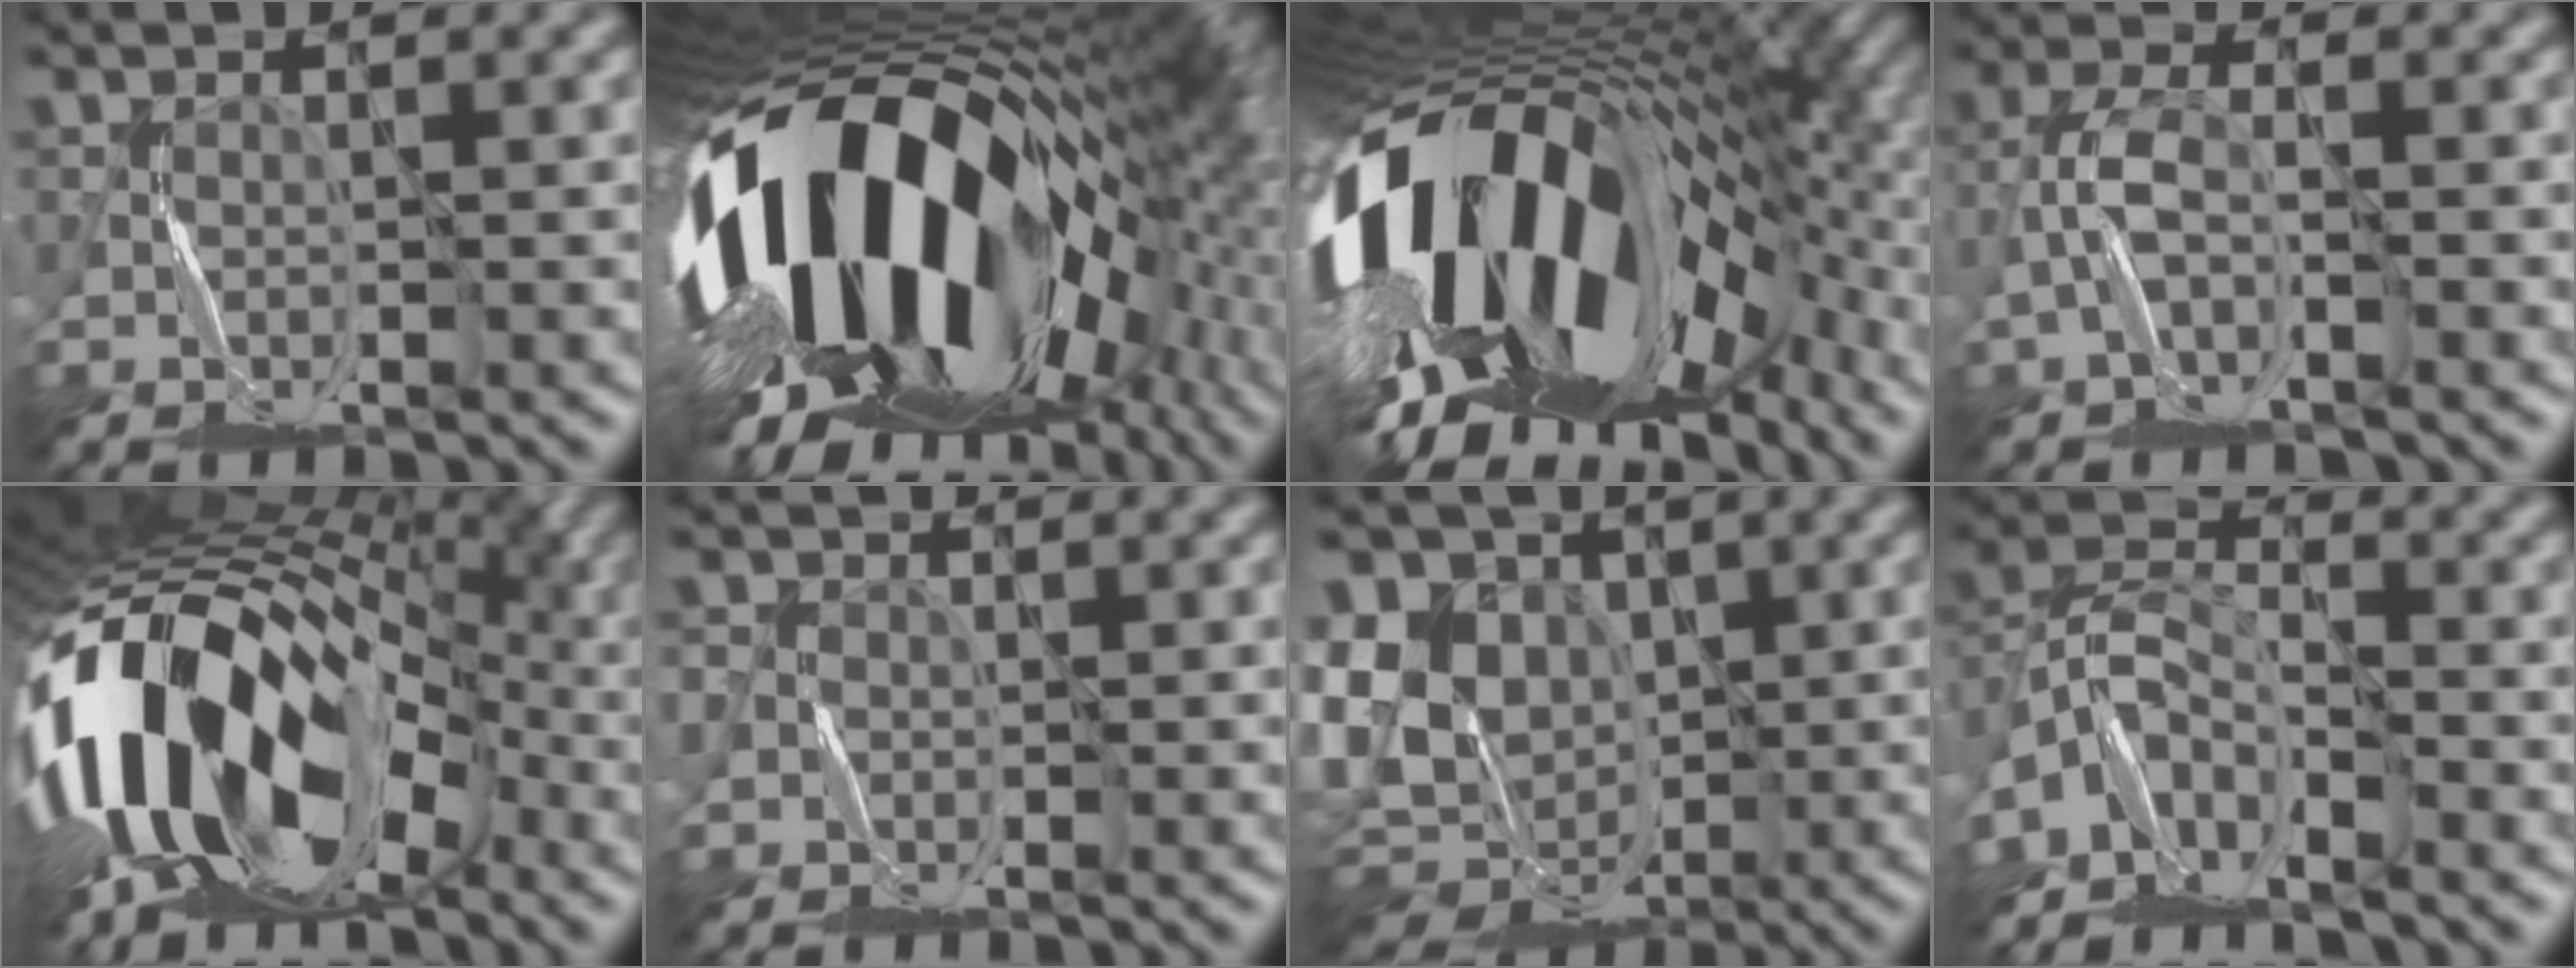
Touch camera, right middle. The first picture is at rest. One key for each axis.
{"total": 19.3, "fx": -1.8, "fy": 11.7, "fz": 15.2, "tx": -0.264, "ty": -0.019, "tz": -0.033}
{"total": 20.4, "fx": -3.2, "fy": 10.6, "fz": 17.2, "tx": -0.326, "ty": -0.048, "tz": -0.053}
{"total": 2.6, "fx": -1.6, "fy": 0.8, "fz": 1.9, "tx": -0.046, "ty": 0.010, "tz": -0.038}
{"total": 16.7, "fx": -4.3, "fy": 9.7, "fz": 12.8, "tx": -0.216, "ty": 0.012, "tz": -0.089}
{"total": 1.3, "fx": -0.2, "fy": 1.3, "fz": 0.1, "tx": 0.001, "ty": 0.002, "tz": -0.008}
{"total": 14.0, "fx": -0.2, "fy": 10.9, "fz": 8.8, "tx": -0.181, "ty": -0.002, "tz": -0.001}
{"total": 5.0, "fx": -4.3, "fy": 1.9, "fz": 1.7, "tx": -0.031, "ty": 0.003, "tz": -0.099}